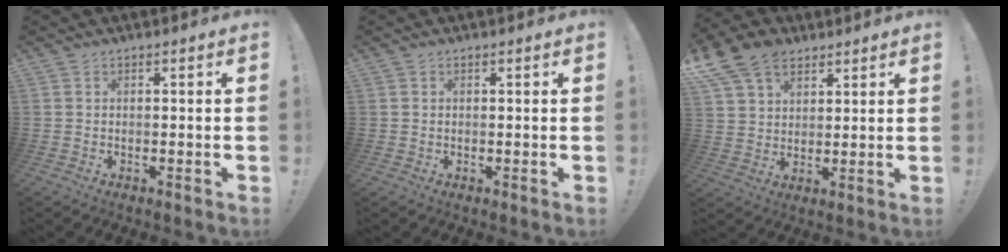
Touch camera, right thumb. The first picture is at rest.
{"total": 0.9, "force": [0.3, 0.8, -0.1], "torque": [0.005, 0.000, 0.006]}
{"total": 12.9, "force": [7.7, 8.7, 5.6], "torque": [-0.099, -0.035, 0.154]}